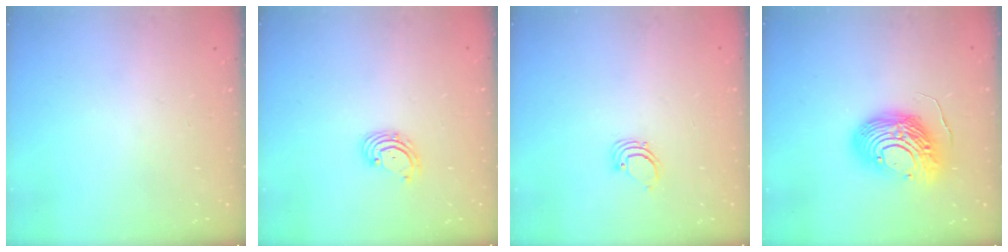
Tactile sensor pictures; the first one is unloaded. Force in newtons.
{"total": 2.7, "press": 2.7, "slide": 0.6}
{"total": 2.2, "press": 2.2, "slide": 0.2}
{"total": 17.7, "press": 17.6, "slide": 1.6}